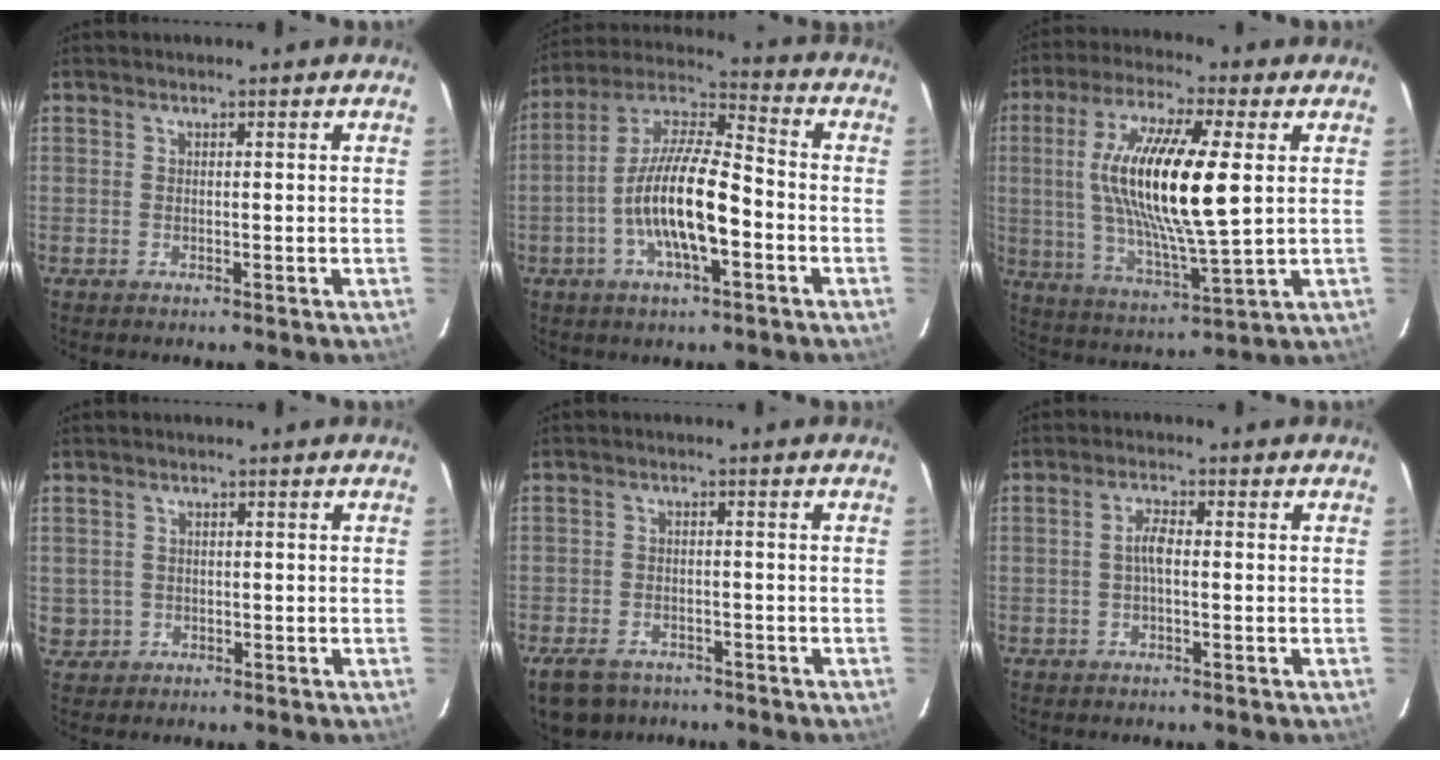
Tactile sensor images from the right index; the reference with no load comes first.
{"total": 14.6, "force": [-4.4, 4.1, 13.3], "torque": [-0.260, -0.001, -0.085]}
{"total": 18.8, "force": [2.9, 3.9, 18.2], "torque": [-0.340, -0.001, 0.053]}
{"total": 3.3, "force": [-0.2, 3.2, 0.5], "torque": [-0.007, 0.008, 0.007]}
{"total": 8.6, "force": [-6.2, 4.9, 3.4], "torque": [-0.089, -0.003, -0.100]}
{"total": 2.7, "force": [-0.3, 0.8, 2.6], "torque": [-0.052, 0.008, -0.005]}